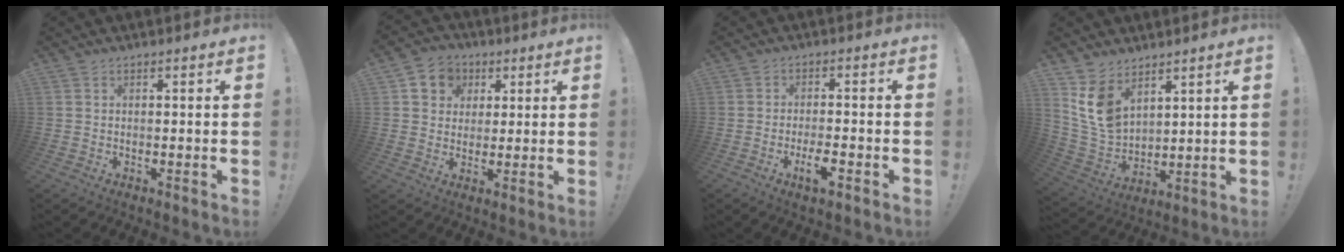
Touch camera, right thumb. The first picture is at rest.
{"total": 8.1, "force": [2.4, 7.3, 2.4], "torque": [-0.035, -0.005, 0.051]}
{"total": 5.6, "force": [-2.9, 1.1, 4.6], "torque": [-0.085, 0.004, -0.050]}
{"total": 11.0, "force": [6.6, 6.9, 5.4], "torque": [-0.120, -0.043, 0.135]}